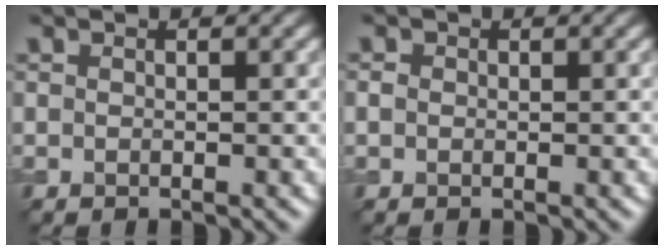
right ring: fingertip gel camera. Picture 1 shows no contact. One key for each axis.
{"total": 0.7, "fx": 0.0, "fy": 0.7, "fz": 0.2, "tx": -0.003, "ty": -0.001, "tz": -0.002}